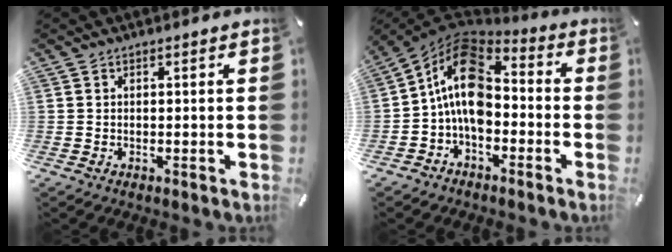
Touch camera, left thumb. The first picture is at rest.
{"total": 13.7, "force": [-1.3, 9.2, 10.0], "torque": [-0.191, 0.010, -0.029]}